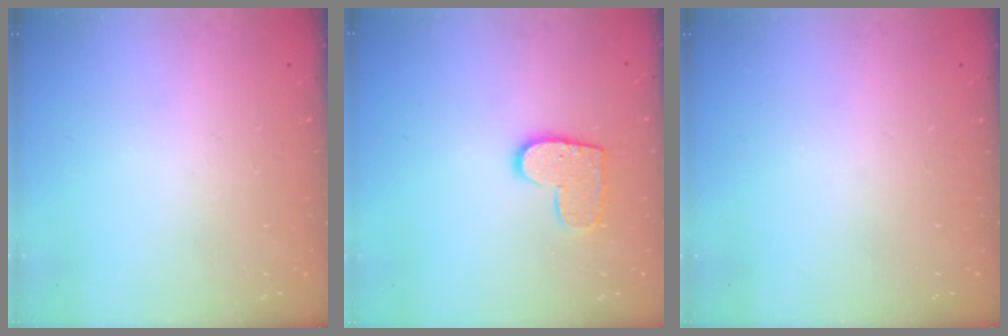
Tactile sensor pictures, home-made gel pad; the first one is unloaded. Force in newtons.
{"total": 10.2, "press": 10.1, "slide": 0.5}
{"total": 0.0}